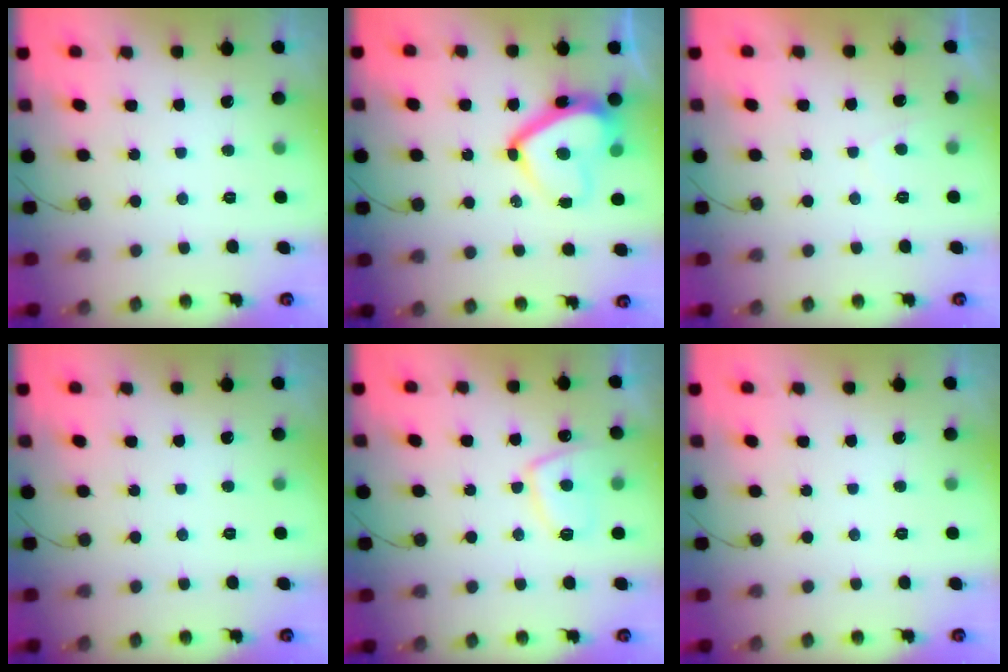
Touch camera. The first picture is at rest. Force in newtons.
{"total": 14.6, "press": 14.5, "slide": 1.8}
{"total": 0.8, "press": 0.6, "slide": 0.6}
{"total": 0.0}
{"total": 8.8, "press": 8.7, "slide": 1.1}
{"total": 0.0}